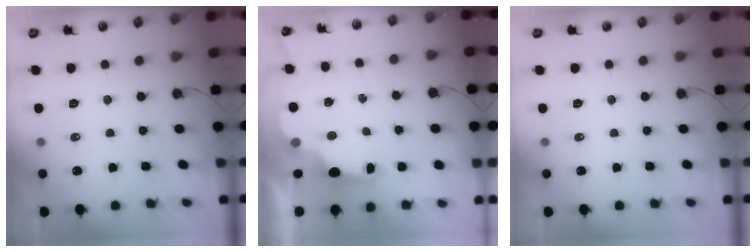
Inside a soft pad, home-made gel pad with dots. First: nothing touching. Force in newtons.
{"total": 2.9, "press": 2.7, "slide": 0.9}
{"total": 0.0}